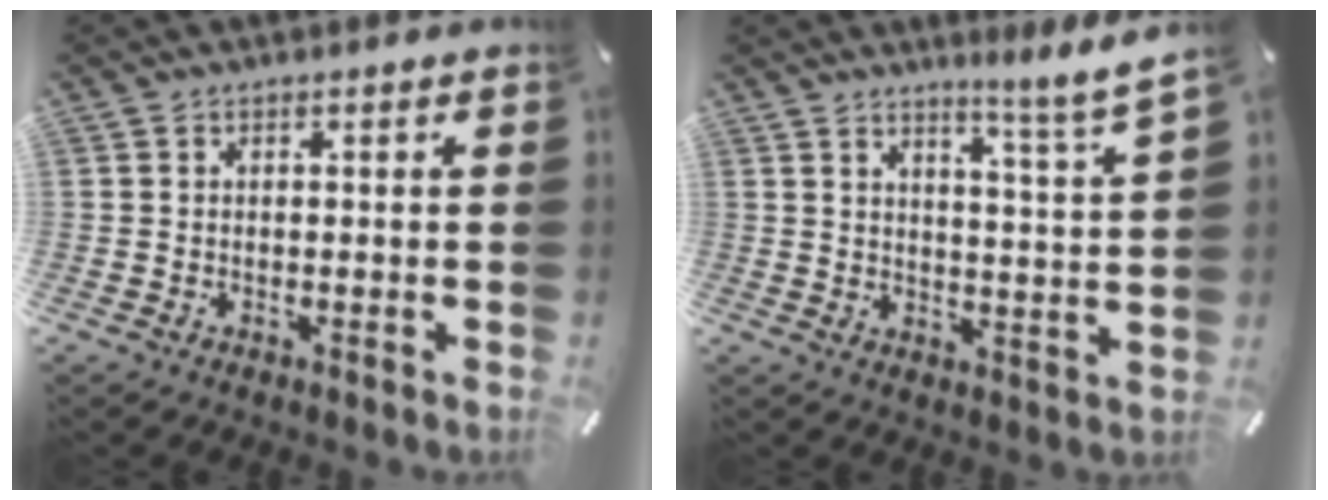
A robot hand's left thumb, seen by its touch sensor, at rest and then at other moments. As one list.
[{"total": 7.2, "force": [6.2, -1.1, 3.6], "torque": [-0.054, -0.050, 0.098]}]